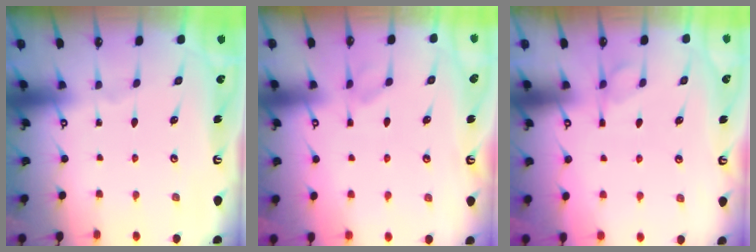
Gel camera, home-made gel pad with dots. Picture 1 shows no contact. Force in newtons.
{"total": 1.7, "press": 1.5, "slide": 0.7}
{"total": 1.3, "press": 0.7, "slide": 1.2}